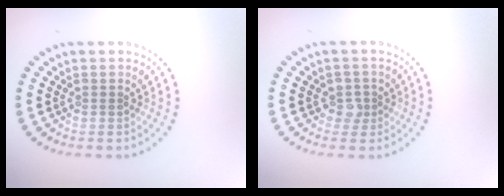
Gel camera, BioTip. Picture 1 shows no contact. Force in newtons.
{"total": 1.6, "press": 1.3, "slide": 0.9}